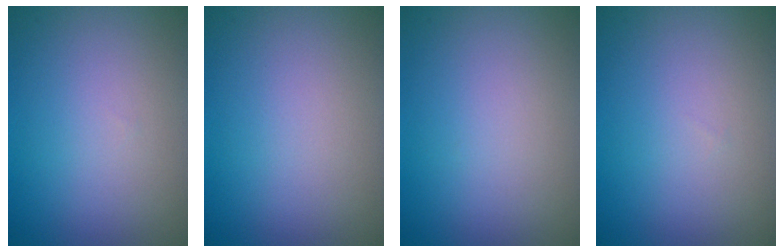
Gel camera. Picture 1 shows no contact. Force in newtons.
{"total": 0.0}
{"total": 0.0}
{"total": 0.0}